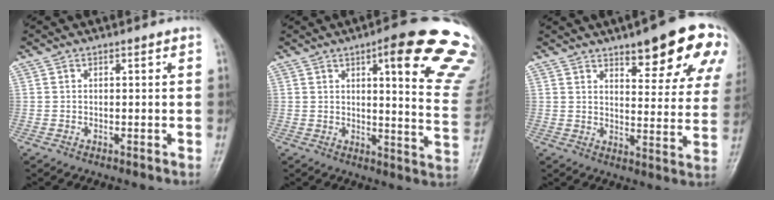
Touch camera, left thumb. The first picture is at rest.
{"total": 20.7, "force": [11.8, 4.2, 16.6], "torque": [-0.178, -0.050, 0.132]}
{"total": 18.0, "force": [10.1, 5.6, 13.8], "torque": [-0.139, -0.043, 0.131]}